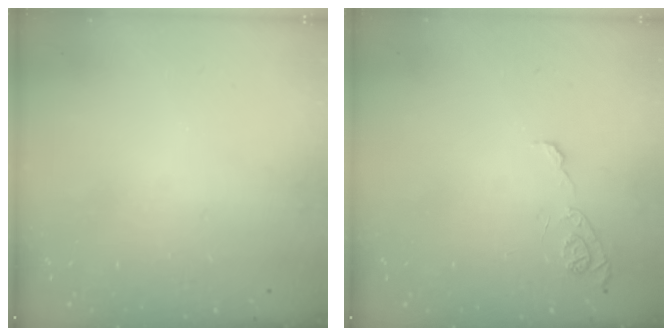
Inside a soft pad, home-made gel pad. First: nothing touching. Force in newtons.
{"total": 7.6, "press": 7.5, "slide": 0.8}